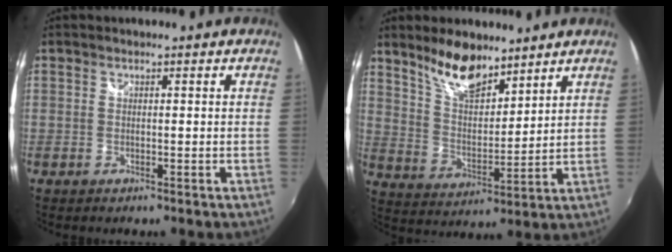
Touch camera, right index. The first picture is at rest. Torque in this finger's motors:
{"motor_torque": [0.25, 0.22, 0.17, 0.06]}